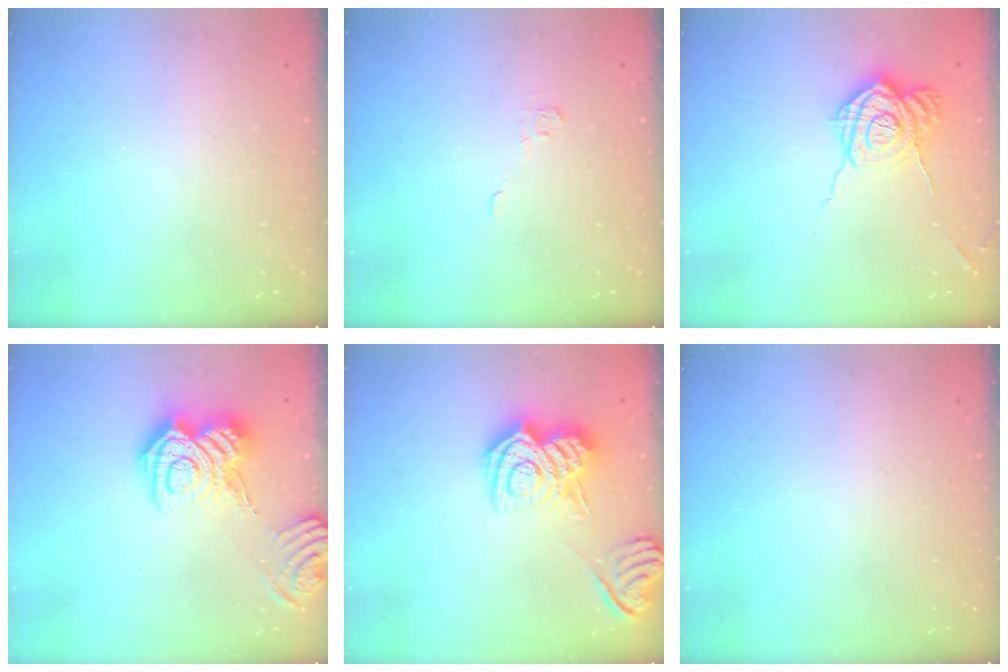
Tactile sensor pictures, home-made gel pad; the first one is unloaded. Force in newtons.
{"total": 2.8, "press": 2.8, "slide": 0.4}
{"total": 14.0, "press": 13.9, "slide": 0.8}
{"total": 15.6, "press": 15.6, "slide": 0.6}
{"total": 12.8, "press": 12.8, "slide": 0.6}
{"total": 0.0}